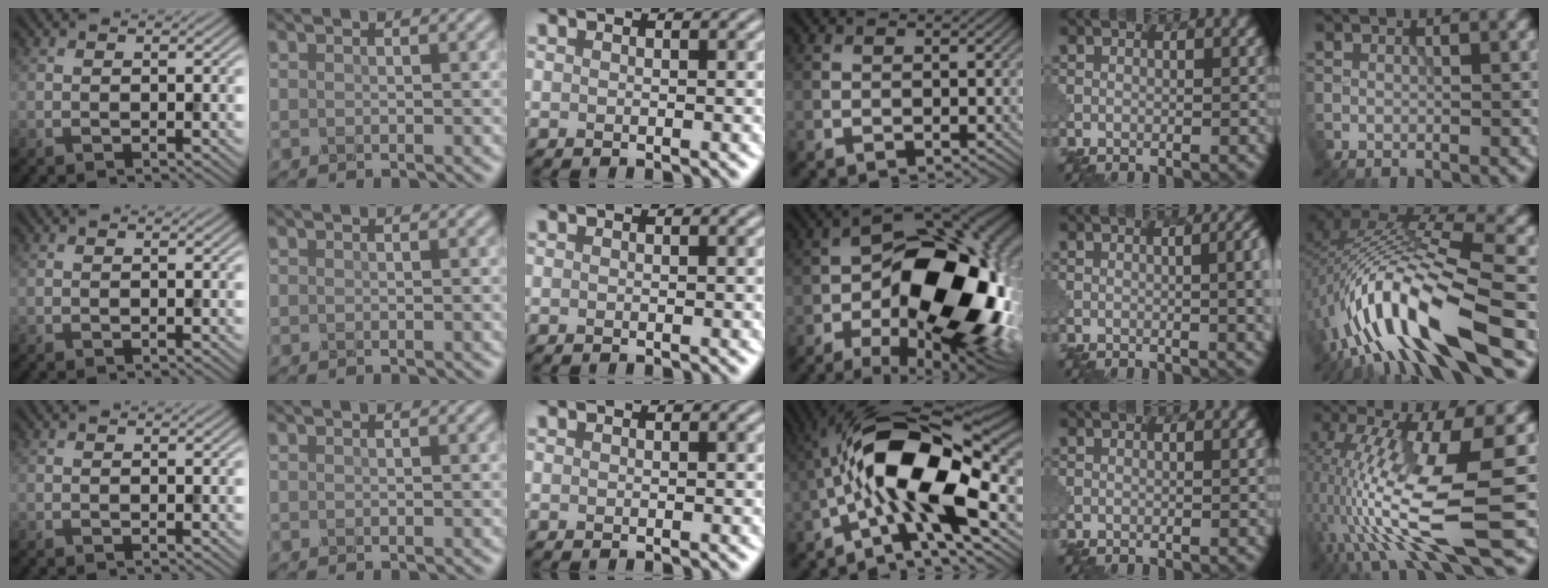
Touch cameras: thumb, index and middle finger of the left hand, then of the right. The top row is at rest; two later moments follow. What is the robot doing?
{"motion": "shake", "object": "medicine bottle"}